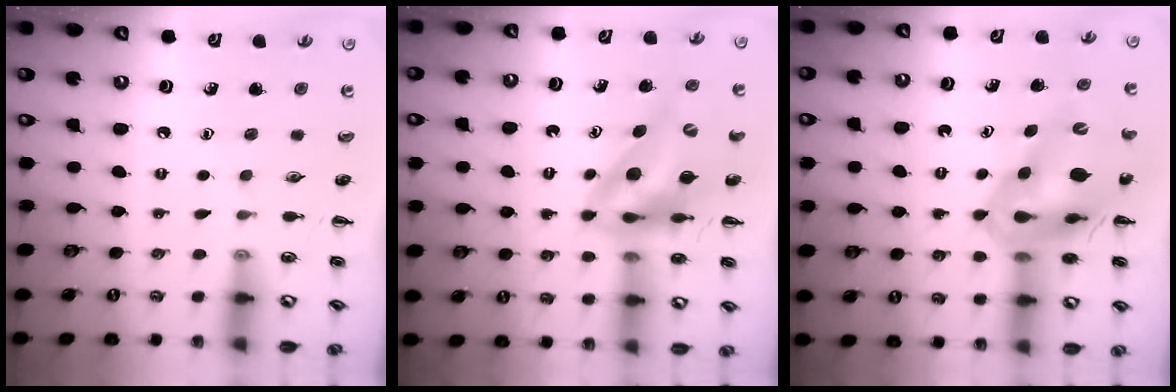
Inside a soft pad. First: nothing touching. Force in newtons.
{"total": 11.0, "press": 10.5, "slide": 3.4}
{"total": 14.4, "press": 13.8, "slide": 4.3}